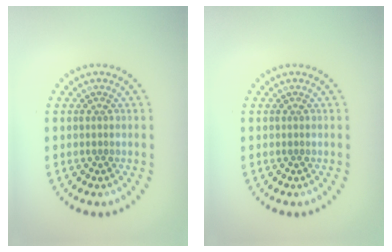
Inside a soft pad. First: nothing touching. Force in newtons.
{"total": 0.0}